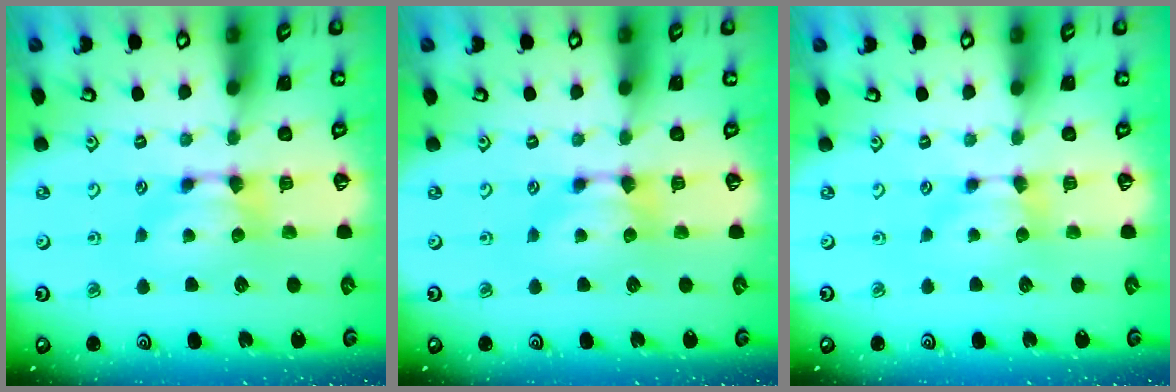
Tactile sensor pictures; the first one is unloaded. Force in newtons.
{"total": 0.0}
{"total": 0.7, "press": 0.6, "slide": 0.5}